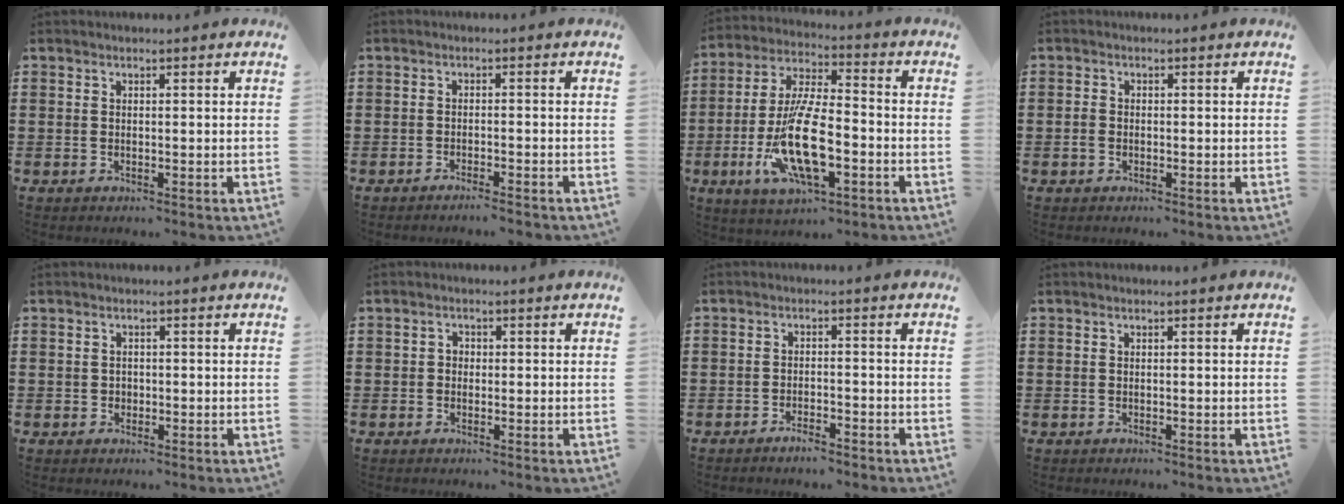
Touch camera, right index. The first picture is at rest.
{"total": 1.8, "force": [-1.7, -0.3, 0.5], "torque": [-0.010, 0.000, -0.032]}
{"total": 13.2, "force": [-4.0, 4.6, 11.8], "torque": [-0.251, -0.006, -0.075]}
{"total": 1.3, "force": [-0.5, 1.0, 0.7], "torque": [-0.023, 0.000, -0.012]}
{"total": 0.8, "force": [-0.2, 0.8, 0.2], "torque": [-0.007, 0.002, -0.004]}
{"total": 1.1, "force": [-0.4, 0.9, 0.4], "torque": [-0.010, 0.002, -0.009]}
{"total": 2.0, "force": [-1.9, 0.3, 0.8], "torque": [-0.018, 0.002, -0.035]}
{"total": 0.0}